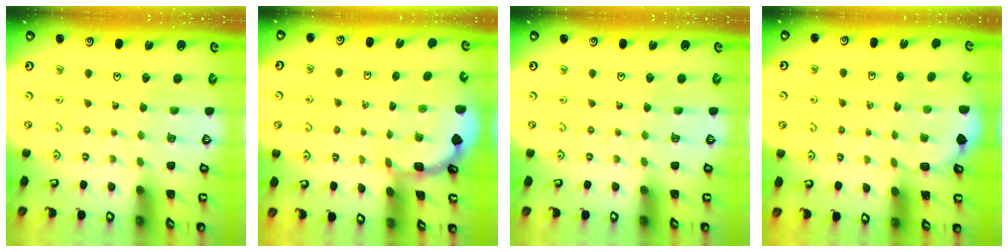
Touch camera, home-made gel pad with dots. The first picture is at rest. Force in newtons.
{"total": 1.7, "press": 1.7, "slide": 0.2}
{"total": 0.0}
{"total": 2.4, "press": 1.0, "slide": 2.1}